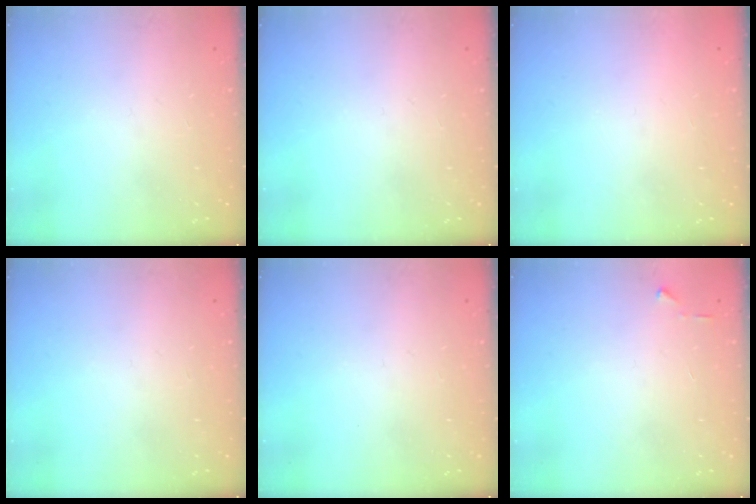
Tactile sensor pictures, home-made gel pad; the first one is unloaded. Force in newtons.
{"total": 0.0}
{"total": 1.6, "press": 1.6, "slide": 0.1}
{"total": 0.0}
{"total": 0.0}
{"total": 3.2, "press": 3.2, "slide": 0.4}